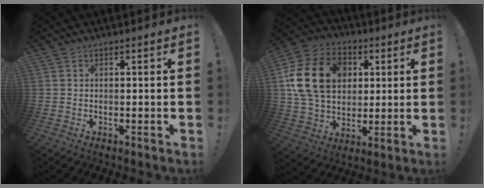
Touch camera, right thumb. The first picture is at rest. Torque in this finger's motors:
{"motor_torque": [1.95, 1.83, 0.44, -0.12, 0.10]}